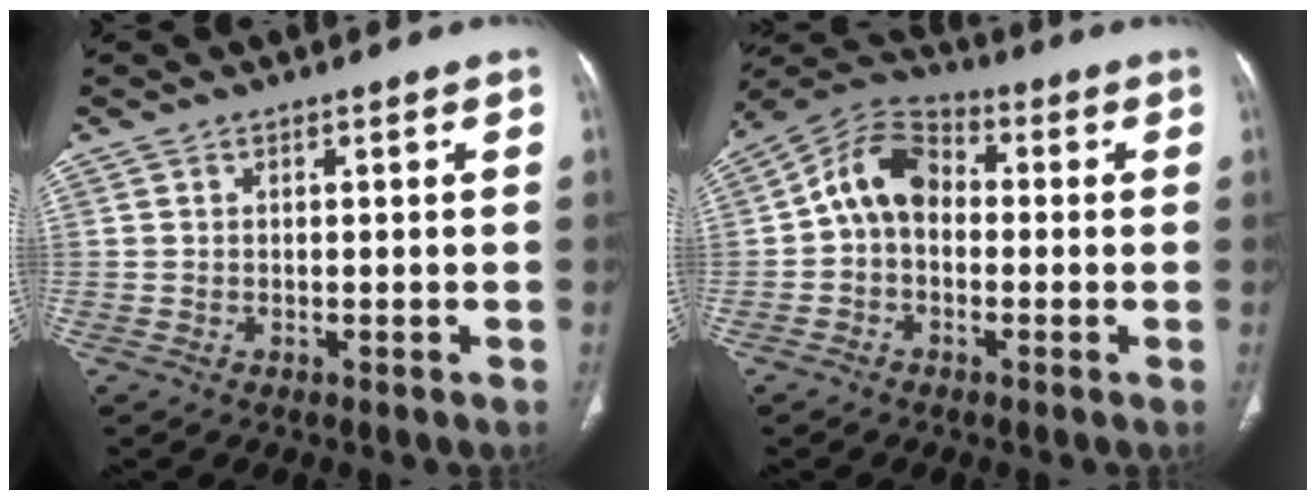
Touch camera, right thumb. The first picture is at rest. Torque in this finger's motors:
{"motor_torque": [-0.25, 0.59, 0.43, 0.25, 0.10]}